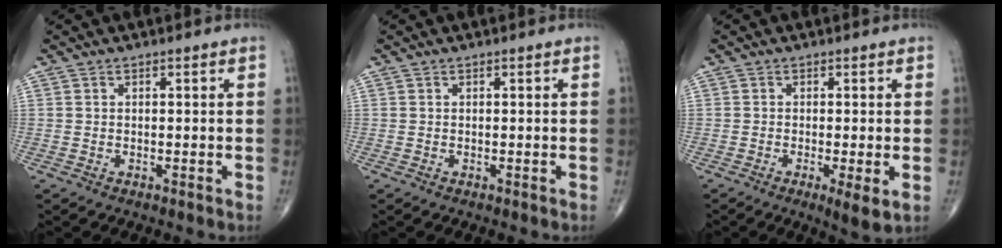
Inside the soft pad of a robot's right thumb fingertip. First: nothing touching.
{"total": 0.0}
{"total": 4.1, "force": [-1.1, 0.7, 3.9], "torque": [-0.070, -0.015, -0.022]}